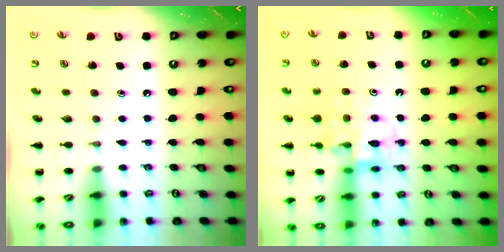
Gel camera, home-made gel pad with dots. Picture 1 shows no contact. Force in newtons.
{"total": 13.9, "press": 13.7, "slide": 2.5}